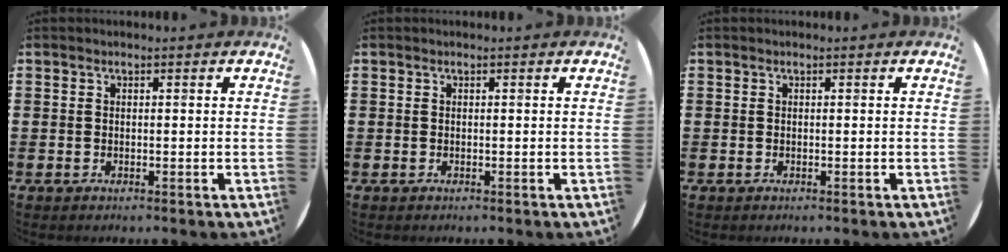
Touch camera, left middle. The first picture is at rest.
{"total": 0.0}
{"total": 0.0}